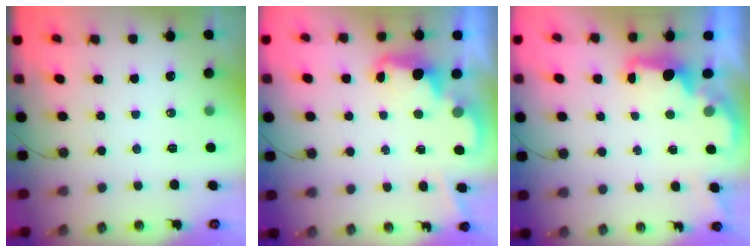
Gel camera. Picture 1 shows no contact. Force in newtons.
{"total": 2.4, "press": 2.4, "slide": 0.5}
{"total": 2.1, "press": 2.0, "slide": 0.8}